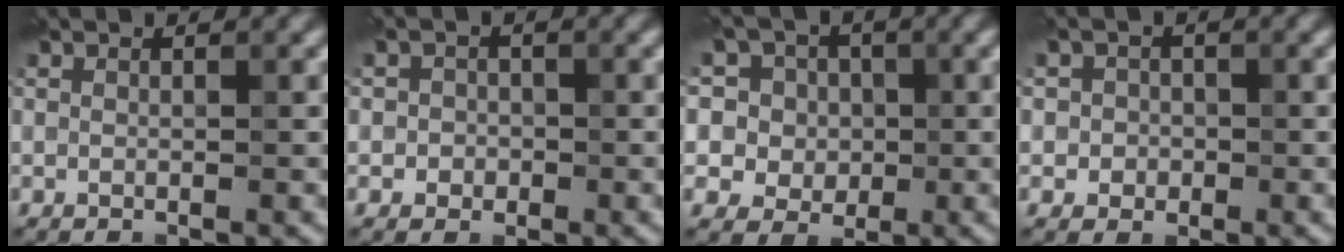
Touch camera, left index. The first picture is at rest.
{"total": 1.7, "force": [-0.2, 1.6, 0.4], "torque": [0.012, -0.002, -0.011]}
{"total": 9.1, "force": [3.8, 7.5, 3.5], "torque": [-0.066, 0.020, 0.035]}
{"total": 2.2, "force": [0.1, 2.2, 0.6], "torque": [0.012, 0.002, -0.013]}